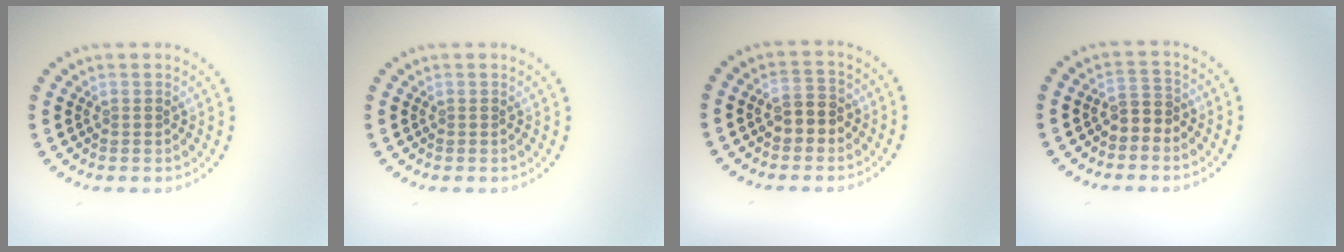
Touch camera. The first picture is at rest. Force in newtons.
{"total": 0.0}
{"total": 2.4, "press": 2.3, "slide": 0.6}
{"total": 1.8, "press": 1.5, "slide": 0.9}